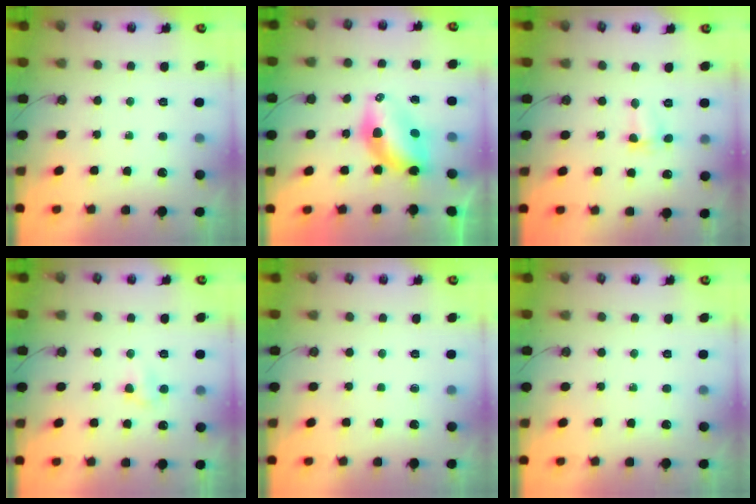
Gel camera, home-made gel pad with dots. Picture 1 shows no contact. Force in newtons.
{"total": 7.2, "press": 7.2, "slide": 0.4}
{"total": 2.5, "press": 2.5, "slide": 0.4}
{"total": 3.6, "press": 3.5, "slide": 0.6}
{"total": 0.0}
{"total": 0.0}